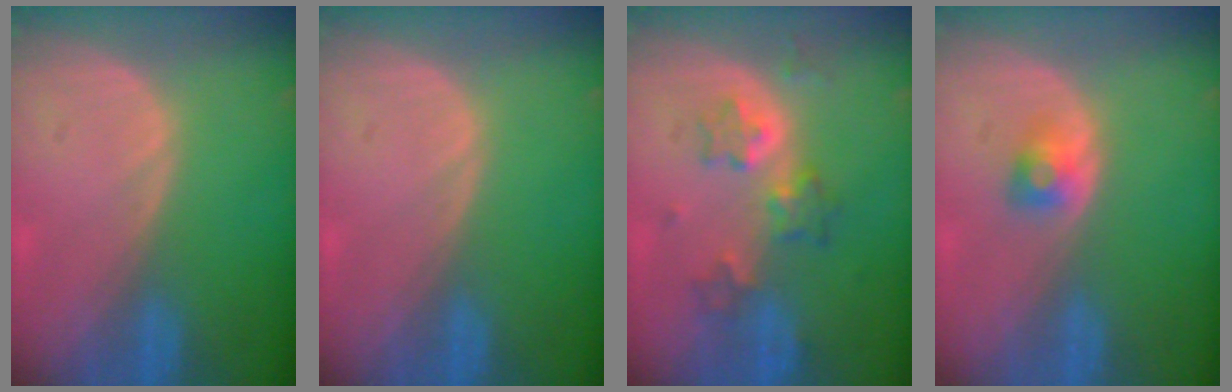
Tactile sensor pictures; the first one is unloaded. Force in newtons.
{"total": 0.0}
{"total": 5.7, "press": 5.7, "slide": 0.6}
{"total": 2.4, "press": 2.3, "slide": 0.8}